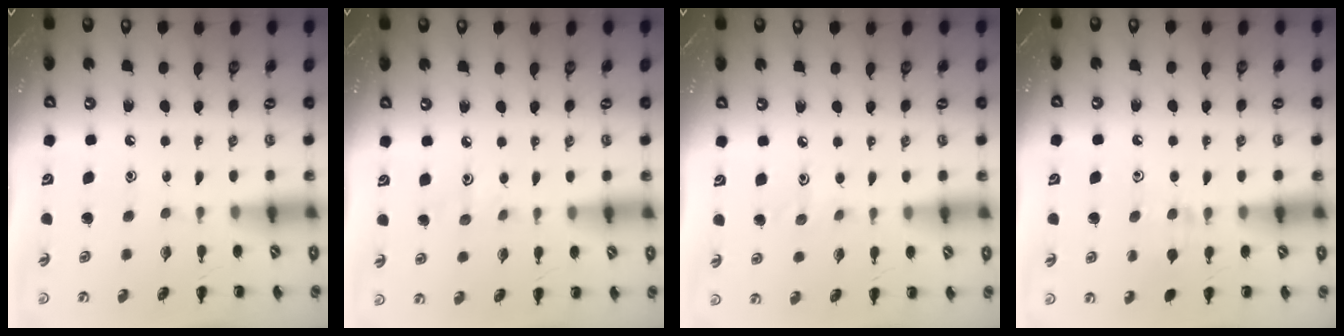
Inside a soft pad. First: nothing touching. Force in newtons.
{"total": 3.4, "press": 3.1, "slide": 1.3}
{"total": 3.5, "press": 3.3, "slide": 1.3}
{"total": 7.8, "press": 7.4, "slide": 2.5}